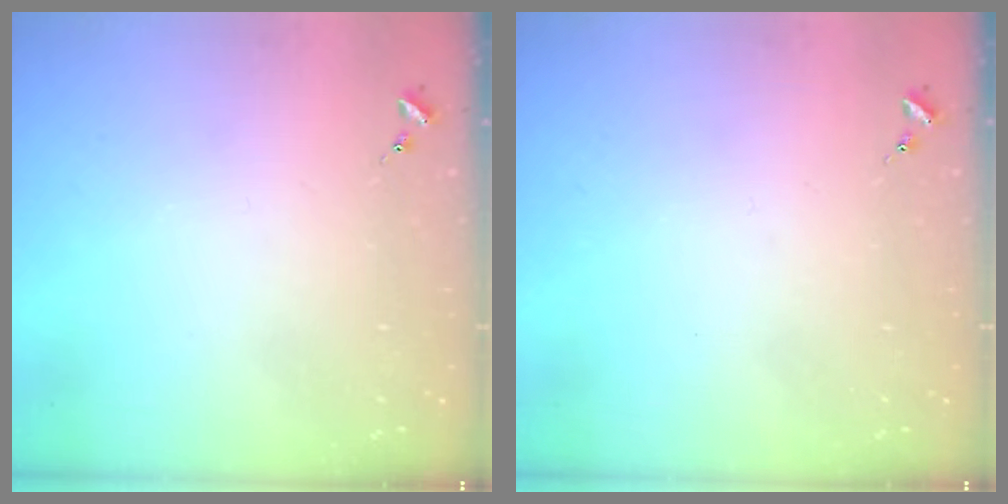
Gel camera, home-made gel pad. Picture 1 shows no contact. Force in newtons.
{"total": 0.0}